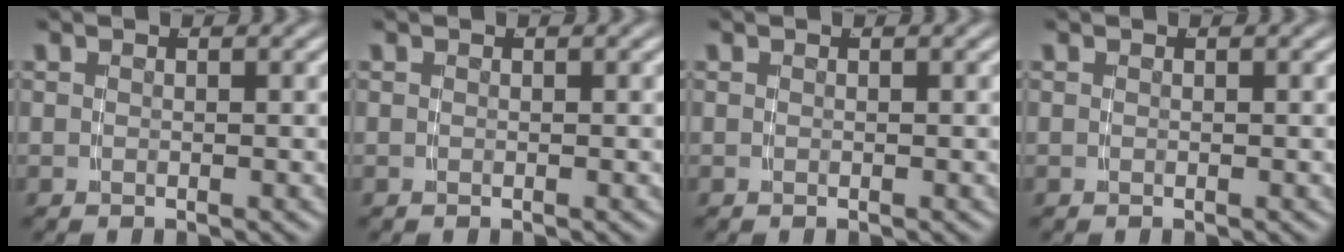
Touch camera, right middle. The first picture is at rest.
{"total": 0.0}
{"total": 0.0}
{"total": 0.0}